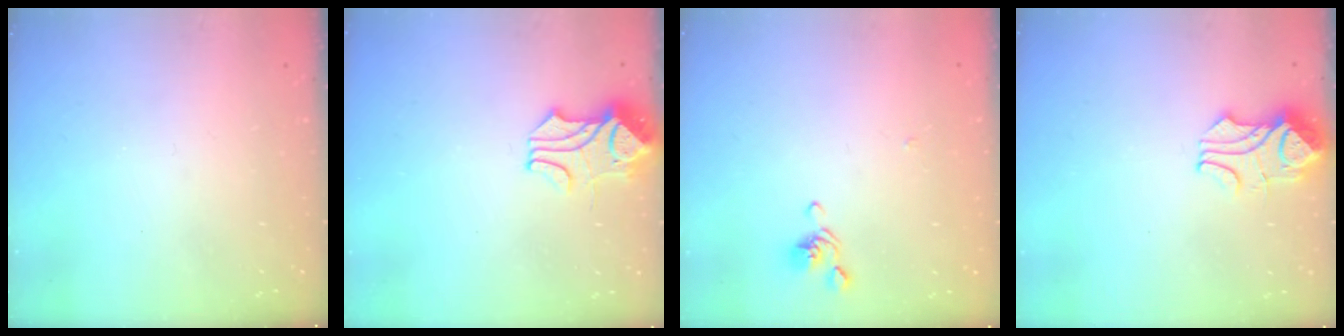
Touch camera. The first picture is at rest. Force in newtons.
{"total": 2.2, "press": 1.9, "slide": 1.1}
{"total": 1.4, "press": 1.2, "slide": 0.6}
{"total": 3.5, "press": 3.3, "slide": 1.0}